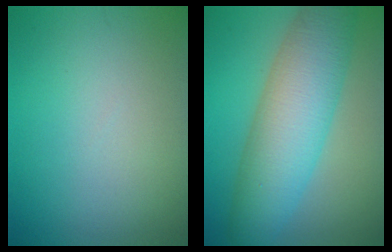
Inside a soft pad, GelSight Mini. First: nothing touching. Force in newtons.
{"total": 8.7, "press": 8.7, "slide": 0.2}